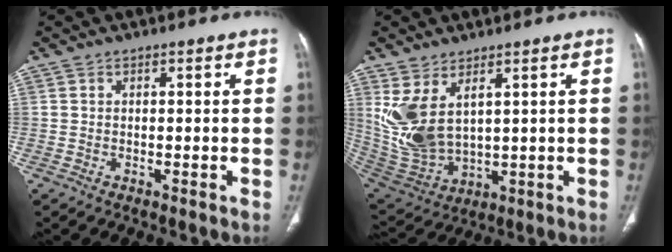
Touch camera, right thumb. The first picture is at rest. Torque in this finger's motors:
{"motor_torque": [-0.05, 0.60, 1.05, 0.90, 0.15]}